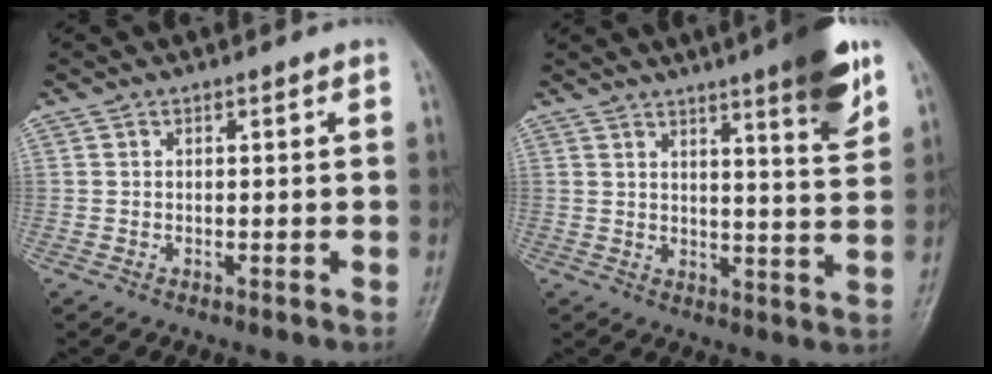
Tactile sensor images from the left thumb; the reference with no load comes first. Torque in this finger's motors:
{"motor_torque": [1.96, 1.18, 1.48, -1.04, 0.31]}